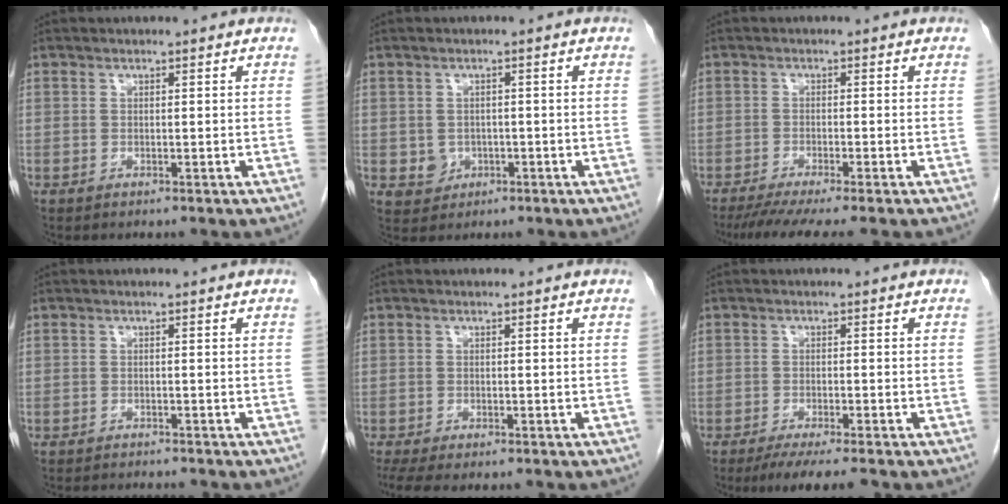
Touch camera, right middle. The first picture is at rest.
{"total": 2.9, "force": [-0.6, 2.7, 0.9], "torque": [-0.008, 0.004, 0.002]}
{"total": 7.9, "force": [-6.6, -0.4, 4.4], "torque": [-0.053, -0.021, -0.104]}
{"total": 4.1, "force": [-3.9, 0.5, 1.2], "torque": [-0.012, -0.008, -0.054]}
{"total": 5.3, "force": [-4.1, 1.4, 3.0], "torque": [-0.051, -0.012, -0.066]}
{"total": 6.3, "force": [-5.0, 0.2, 3.8], "torque": [-0.048, -0.012, -0.077]}